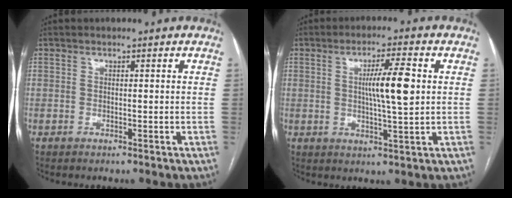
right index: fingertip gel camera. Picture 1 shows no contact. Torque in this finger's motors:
{"motor_torque": [0.25, -0.01, 0.19, 0.11]}